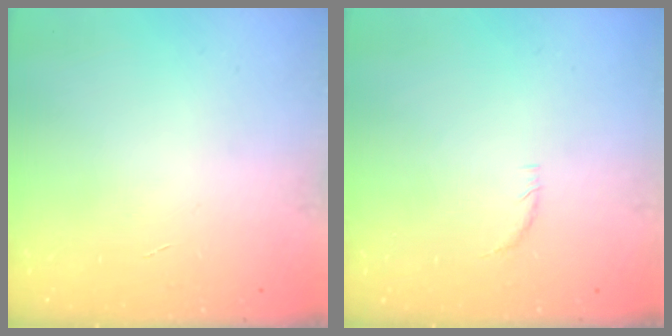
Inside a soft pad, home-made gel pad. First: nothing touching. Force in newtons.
{"total": 5.3, "press": 5.1, "slide": 1.4}